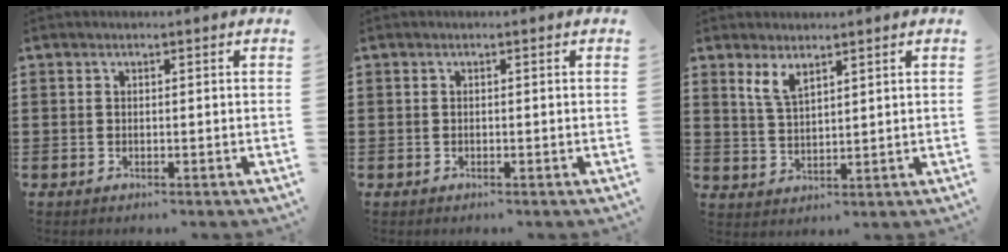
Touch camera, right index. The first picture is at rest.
{"total": 0.0}
{"total": 3.6, "force": [2.4, 1.3, 2.4], "torque": [-0.053, 0.002, 0.044]}